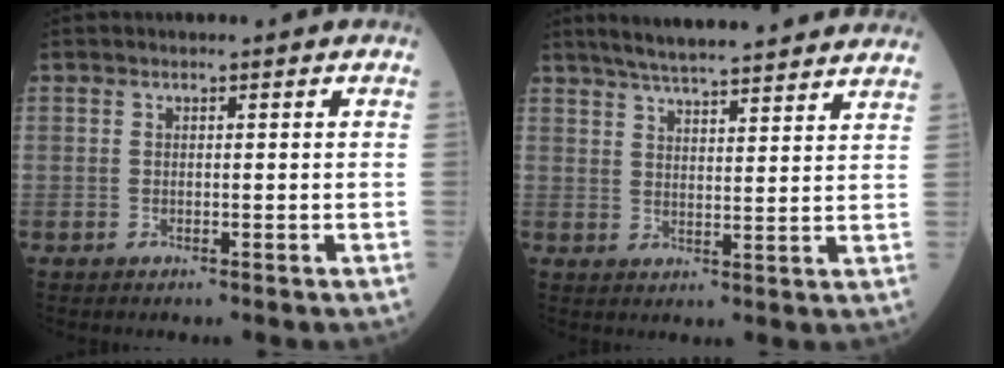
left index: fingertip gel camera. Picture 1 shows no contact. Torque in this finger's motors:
{"motor_torque": [0.99, -1.15, 0.14, 0.09]}